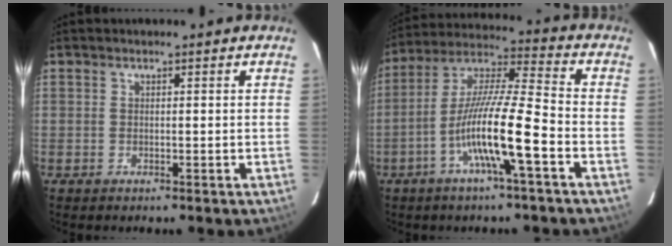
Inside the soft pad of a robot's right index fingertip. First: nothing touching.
{"total": 13.6, "force": [-5.0, 0.4, 12.7], "torque": [-0.243, 0.006, -0.097]}